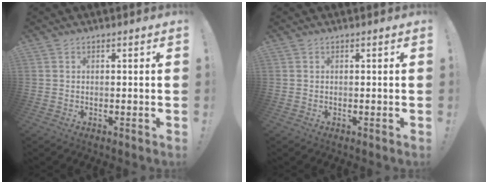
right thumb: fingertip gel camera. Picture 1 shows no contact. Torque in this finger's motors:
{"motor_torque": [0.00, 0.00, 0.00, 0.00, 0.00]}